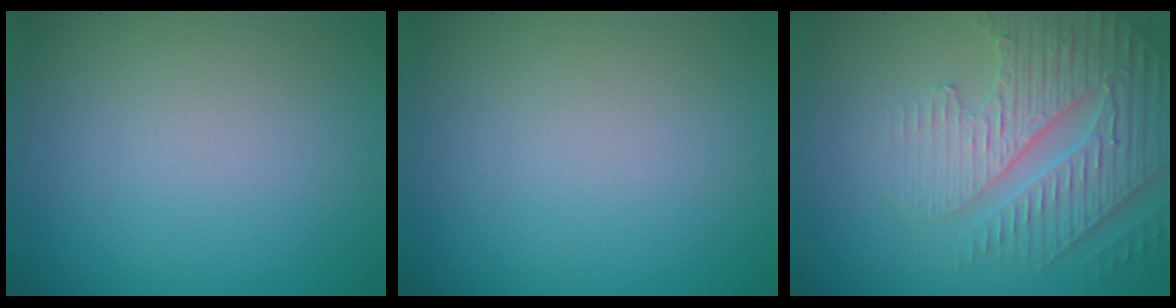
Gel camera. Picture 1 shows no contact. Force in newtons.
{"total": 0.0}
{"total": 4.9, "press": 4.5, "slide": 2.0}